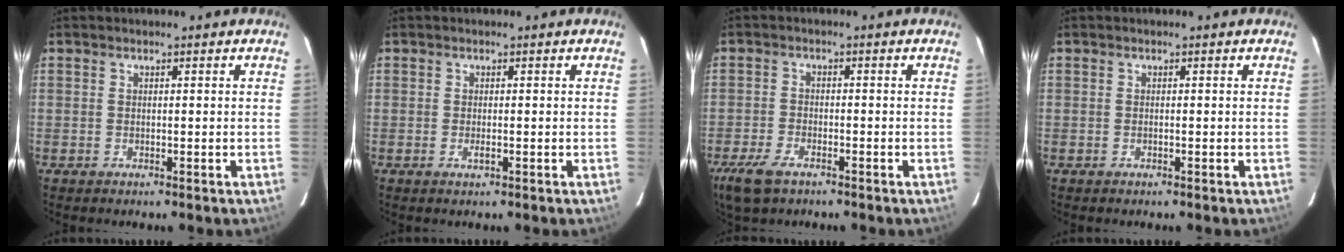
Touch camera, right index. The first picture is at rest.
{"total": 1.0, "force": [-0.4, 0.2, 0.9], "torque": [-0.016, -0.003, -0.006]}
{"total": 6.5, "force": [-4.4, 2.9, 3.9], "torque": [-0.108, -0.012, -0.086]}
{"total": 0.0}